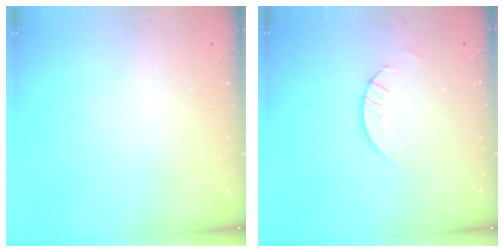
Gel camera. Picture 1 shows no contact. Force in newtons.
{"total": 3.0, "press": 3.0, "slide": 0.3}